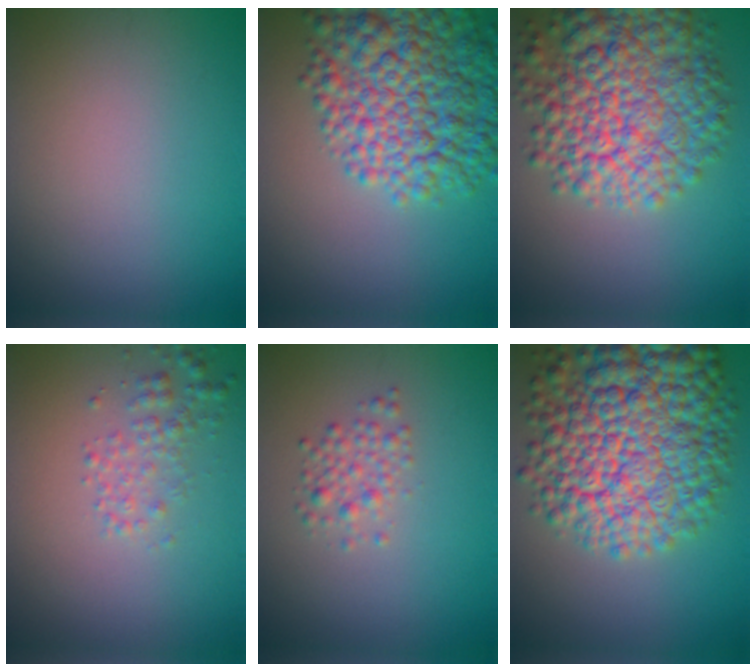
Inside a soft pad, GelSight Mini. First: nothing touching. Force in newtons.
{"total": 9.9, "press": 9.9, "slide": 0.4}
{"total": 10.9, "press": 10.9, "slide": 0.5}
{"total": 2.1, "press": 2.1, "slide": 0.1}
{"total": 1.9, "press": 1.9, "slide": 0.1}
{"total": 14.7, "press": 14.7, "slide": 0.5}